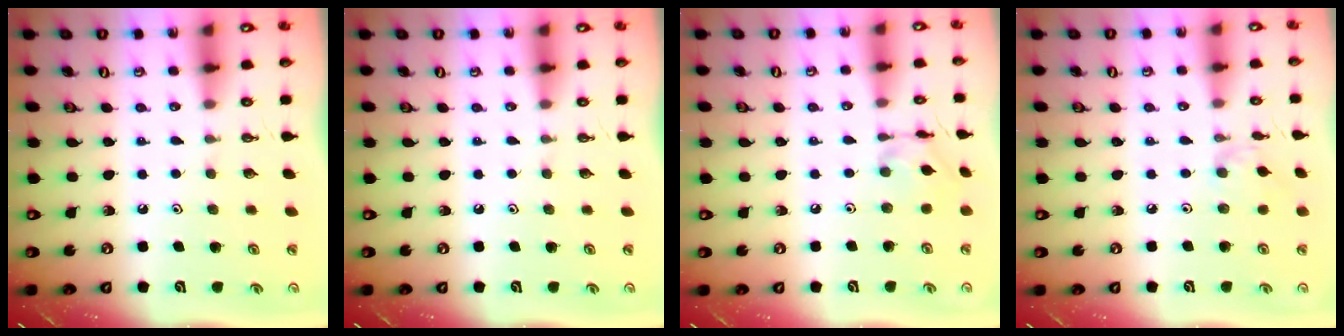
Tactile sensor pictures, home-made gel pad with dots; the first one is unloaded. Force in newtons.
{"total": 0.0}
{"total": 6.4, "press": 6.4, "slide": 0.2}
{"total": 2.8, "press": 2.7, "slide": 0.6}